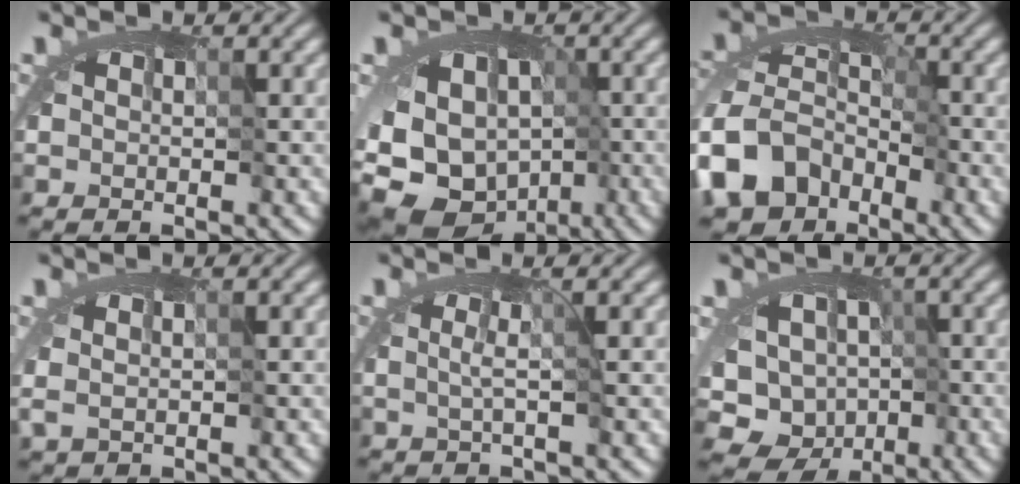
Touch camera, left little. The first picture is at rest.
{"total": 12.3, "force": [-5.1, 9.8, 5.5], "torque": [-0.087, -0.008, -0.073]}
{"total": 9.3, "force": [-8.0, 4.5, 1.5], "torque": [-0.009, -0.004, -0.157]}
{"total": 0.9, "force": [0.6, 0.3, 0.6], "torque": [-0.013, -0.001, 0.011]}
{"total": 0.9, "force": [-0.1, -0.9, 0.1], "torque": [-0.001, -0.006, -0.006]}
{"total": 8.0, "force": [-2.5, 7.1, 2.6], "torque": [-0.024, -0.004, -0.048]}